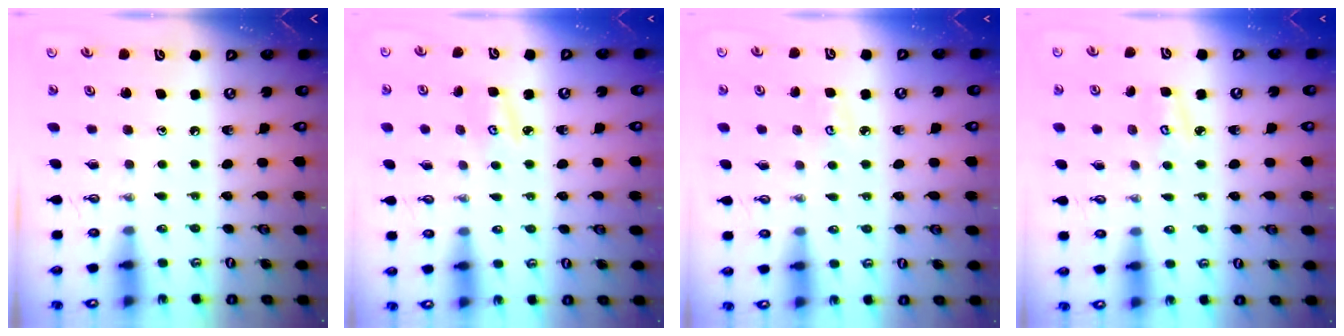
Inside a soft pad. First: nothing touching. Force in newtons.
{"total": 2.7, "press": 2.7, "slide": 0.4}
{"total": 3.7, "press": 3.7, "slide": 0.4}
{"total": 3.9, "press": 3.9, "slide": 0.4}